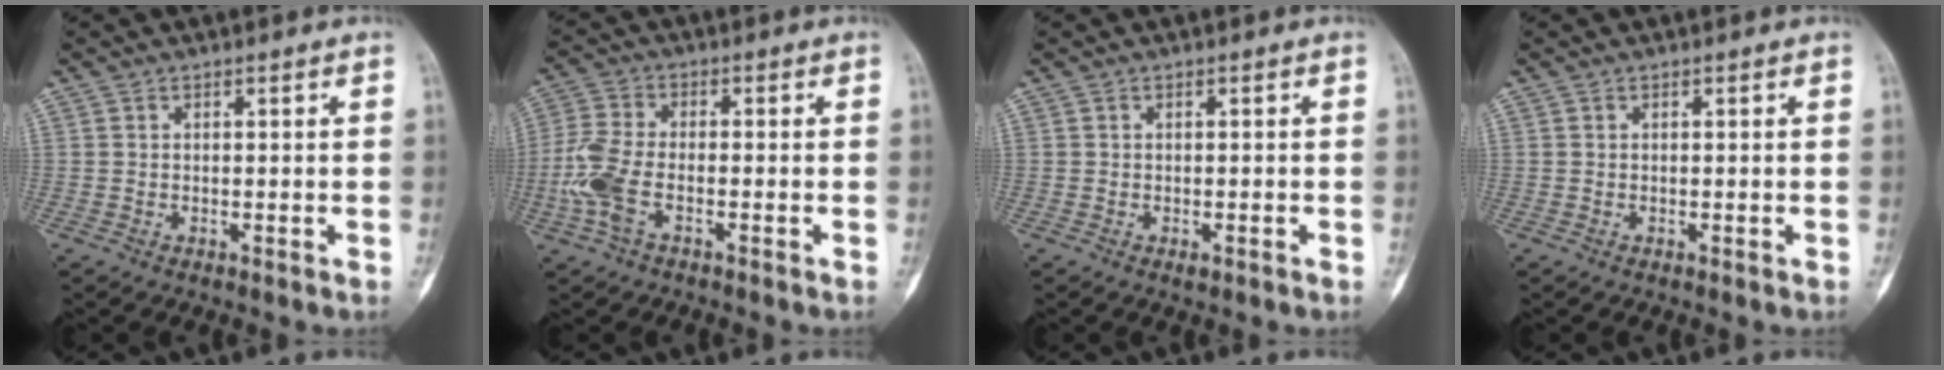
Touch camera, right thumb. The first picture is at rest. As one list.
[{"total": 8.4, "force": [-2.8, 4.1, 6.8], "torque": [-0.169, 0.014, -0.061]}, {"total": 0.9, "force": [-0.4, 0.5, 0.6], "torque": [-0.007, 0.005, -0.004]}, {"total": 0.0}]